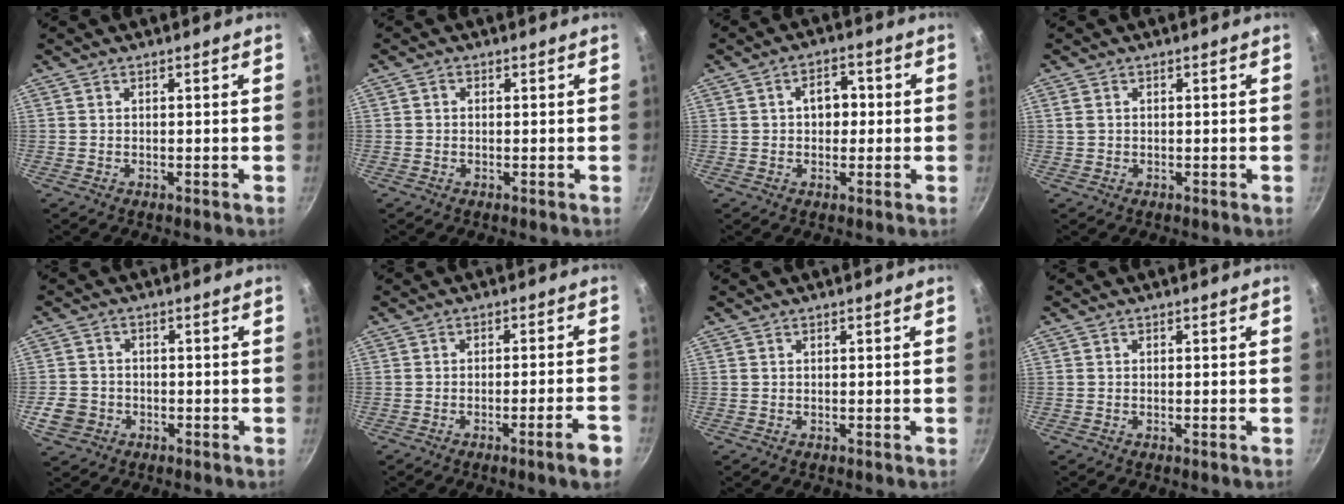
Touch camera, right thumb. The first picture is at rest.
{"total": 0.9, "force": [0.0, 0.8, 0.4], "torque": [-0.008, 0.005, 0.000]}
{"total": 5.2, "force": [0.3, 3.7, 3.7], "torque": [-0.029, 0.012, 0.000]}
{"total": 1.9, "force": [0.6, 1.5, 1.0], "torque": [-0.018, 0.003, 0.014]}
{"total": 5.5, "force": [-2.0, 4.7, 2.0], "torque": [-0.031, 0.019, -0.035]}
{"total": 5.6, "force": [-3.2, 0.1, 4.6], "torque": [-0.062, 0.023, -0.042]}
{"total": 0.0}
{"total": 0.5, "force": [-0.3, 0.0, 0.4], "torque": [-0.012, 0.002, -0.006]}